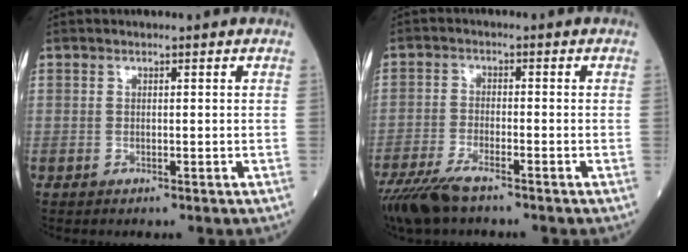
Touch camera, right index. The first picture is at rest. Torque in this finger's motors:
{"motor_torque": [-0.08, -0.06, -0.04, 0.01]}